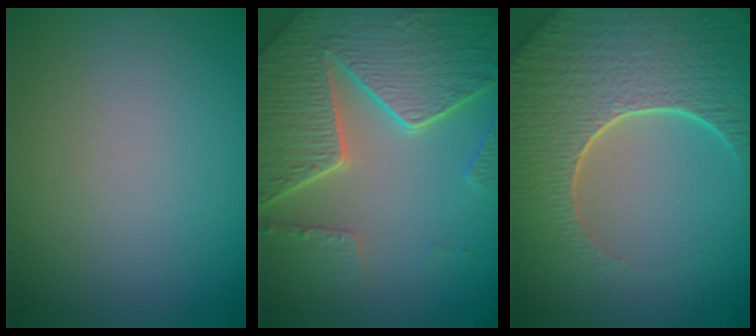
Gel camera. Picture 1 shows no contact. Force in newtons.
{"total": 8.1, "press": 5.9, "slide": 5.5}
{"total": 8.8, "press": 6.3, "slide": 6.2}